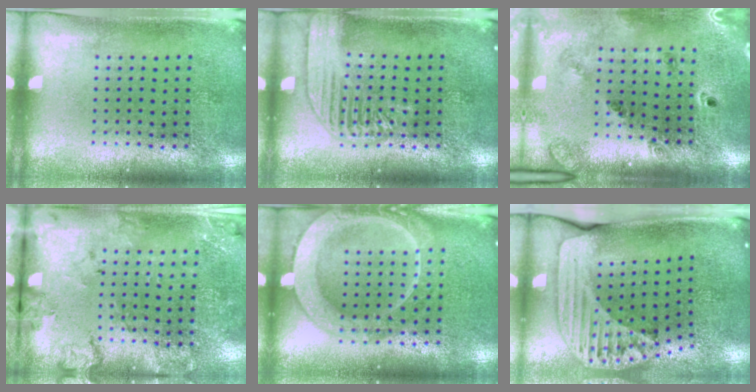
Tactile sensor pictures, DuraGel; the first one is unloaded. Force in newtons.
{"total": 3.0, "press": 3.0, "slide": 0.3}
{"total": 1.6, "press": 1.5, "slide": 0.4}
{"total": 1.7, "press": 1.6, "slide": 0.8}
{"total": 2.2, "press": 2.2, "slide": 0.3}
{"total": 2.4, "press": 1.7, "slide": 1.6}